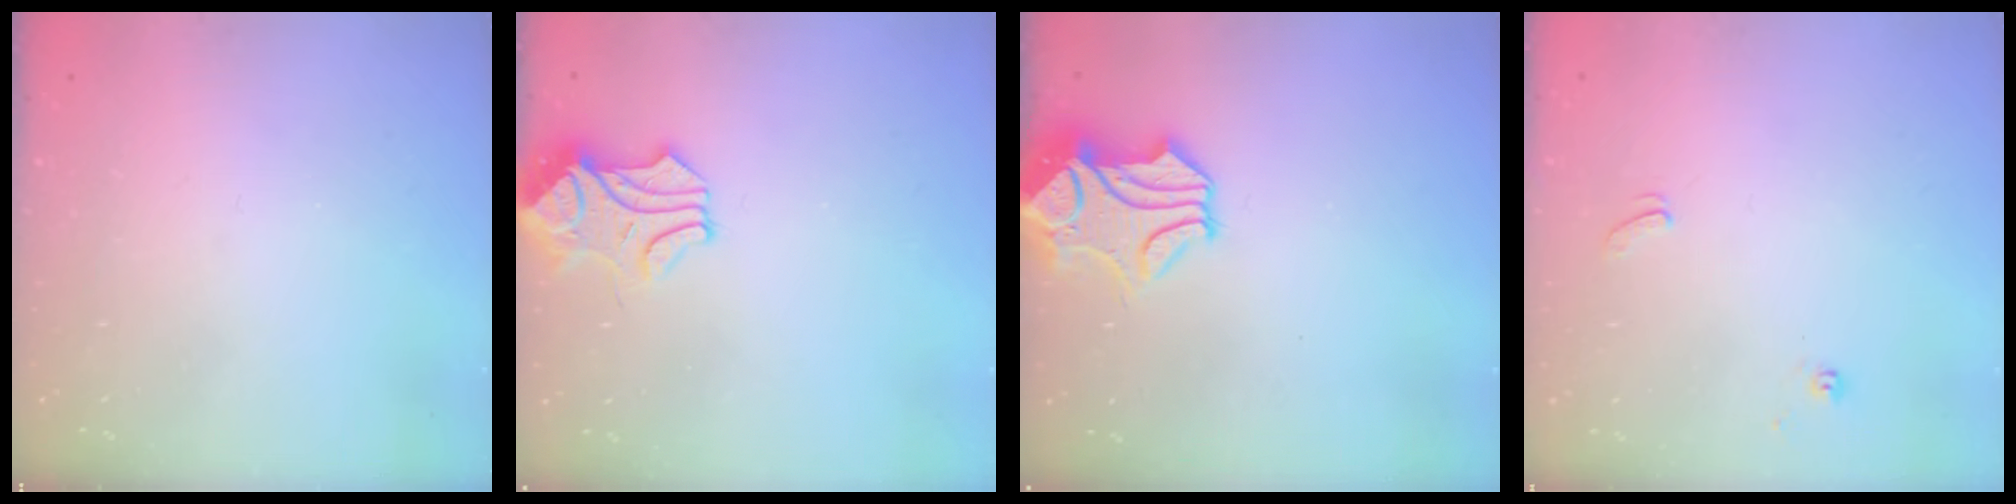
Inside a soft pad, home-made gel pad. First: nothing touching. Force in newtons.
{"total": 0.6, "press": 0.5, "slide": 0.2}
{"total": 2.0, "press": 1.5, "slide": 1.3}
{"total": 1.4, "press": 1.4, "slide": 0.3}